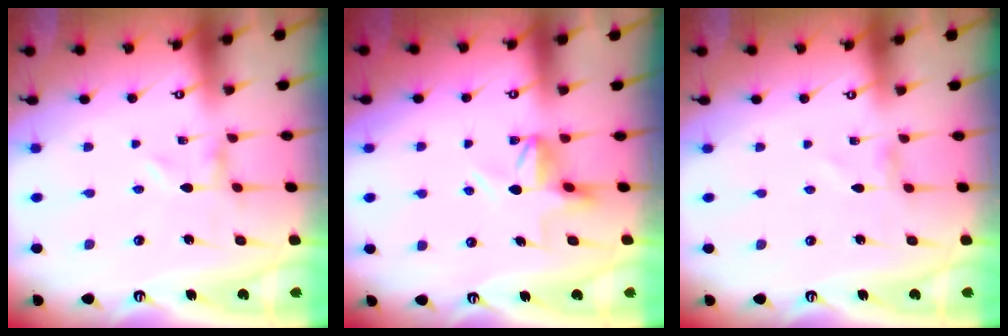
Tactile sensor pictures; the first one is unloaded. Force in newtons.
{"total": 5.5, "press": 5.5, "slide": 0.3}
{"total": 0.0}